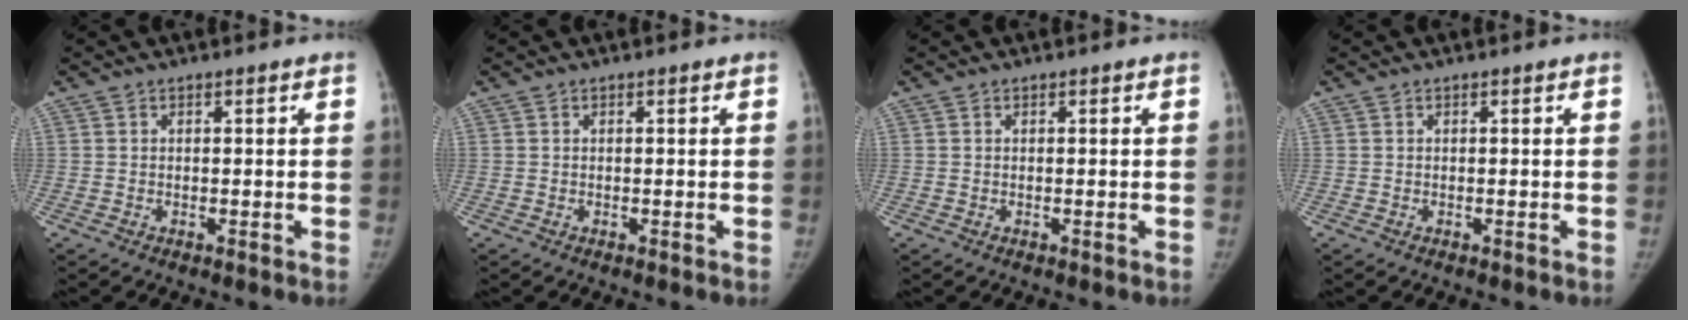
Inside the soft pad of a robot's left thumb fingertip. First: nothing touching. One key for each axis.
{"total": 0.0}
{"total": 0.0}
{"total": 0.0}